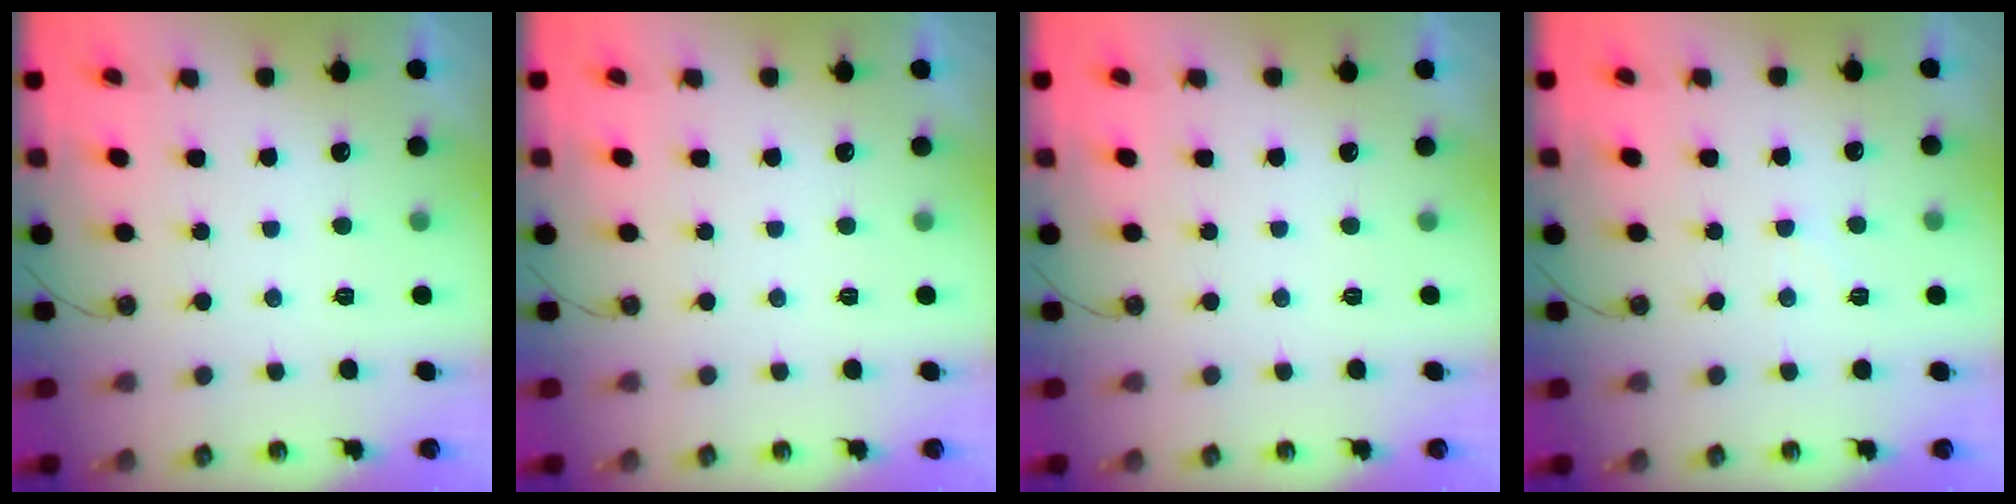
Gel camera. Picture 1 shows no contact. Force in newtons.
{"total": 0.0}
{"total": 0.0}
{"total": 3.2, "press": 3.2, "slide": 0.5}